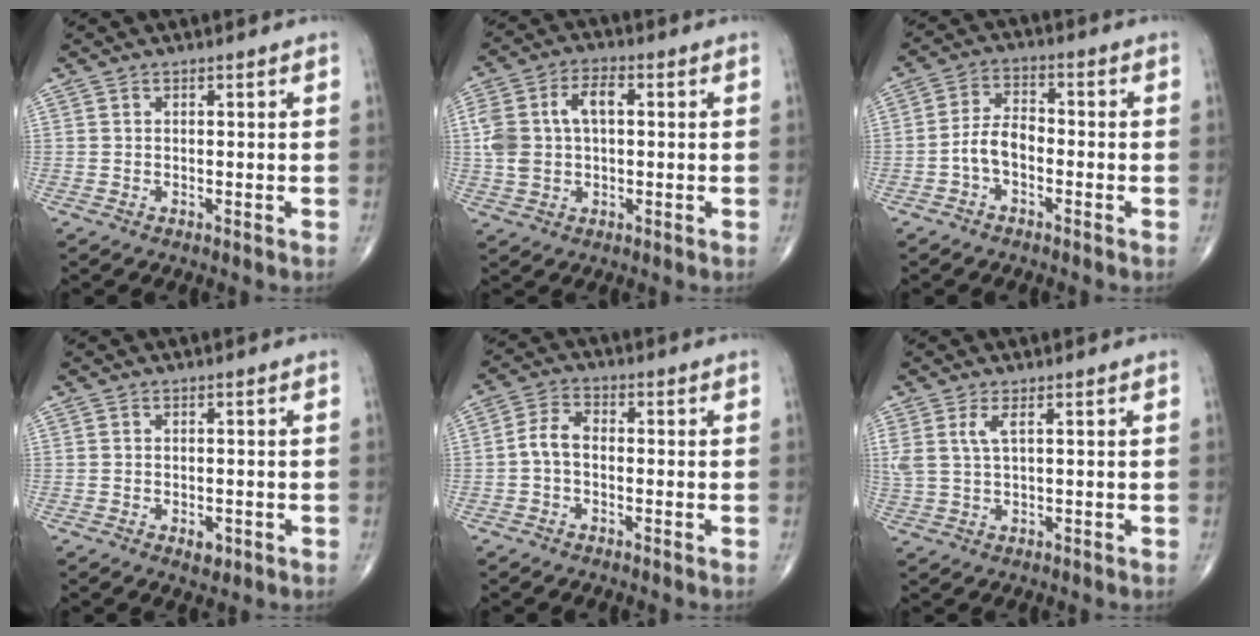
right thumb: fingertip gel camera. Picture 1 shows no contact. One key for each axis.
{"total": 9.8, "fx": 1.1, "fy": 6.0, "fz": 7.6, "tx": -0.156, "ty": 0.026, "tz": 0.024}
{"total": 5.5, "fx": -1.9, "fy": 3.2, "fz": 4.0, "tx": -0.070, "ty": 0.028, "tz": -0.044}
{"total": 2.1, "fx": -0.8, "fy": 1.3, "fz": 1.5, "tx": -0.018, "ty": -0.001, "tz": -0.008}
{"total": 4.3, "fx": -0.9, "fy": 2.7, "fz": 3.2, "tx": -0.059, "ty": 0.018, "tz": -0.025}
{"total": 3.7, "fx": 1.5, "fy": 1.0, "fz": 3.2, "tx": -0.088, "ty": 0.002, "tz": 0.039}